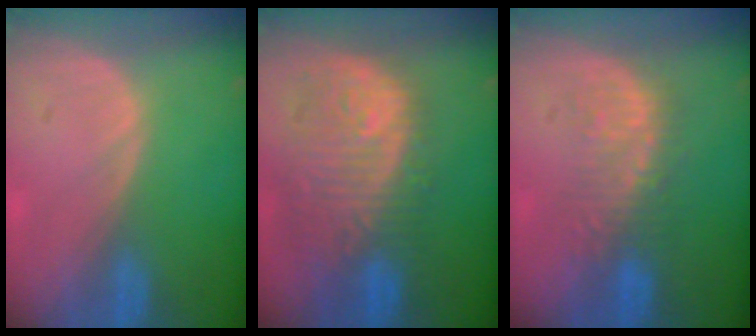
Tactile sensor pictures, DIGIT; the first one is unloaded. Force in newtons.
{"total": 11.8, "press": 10.6, "slide": 5.1}
{"total": 6.0, "press": 5.8, "slide": 1.4}